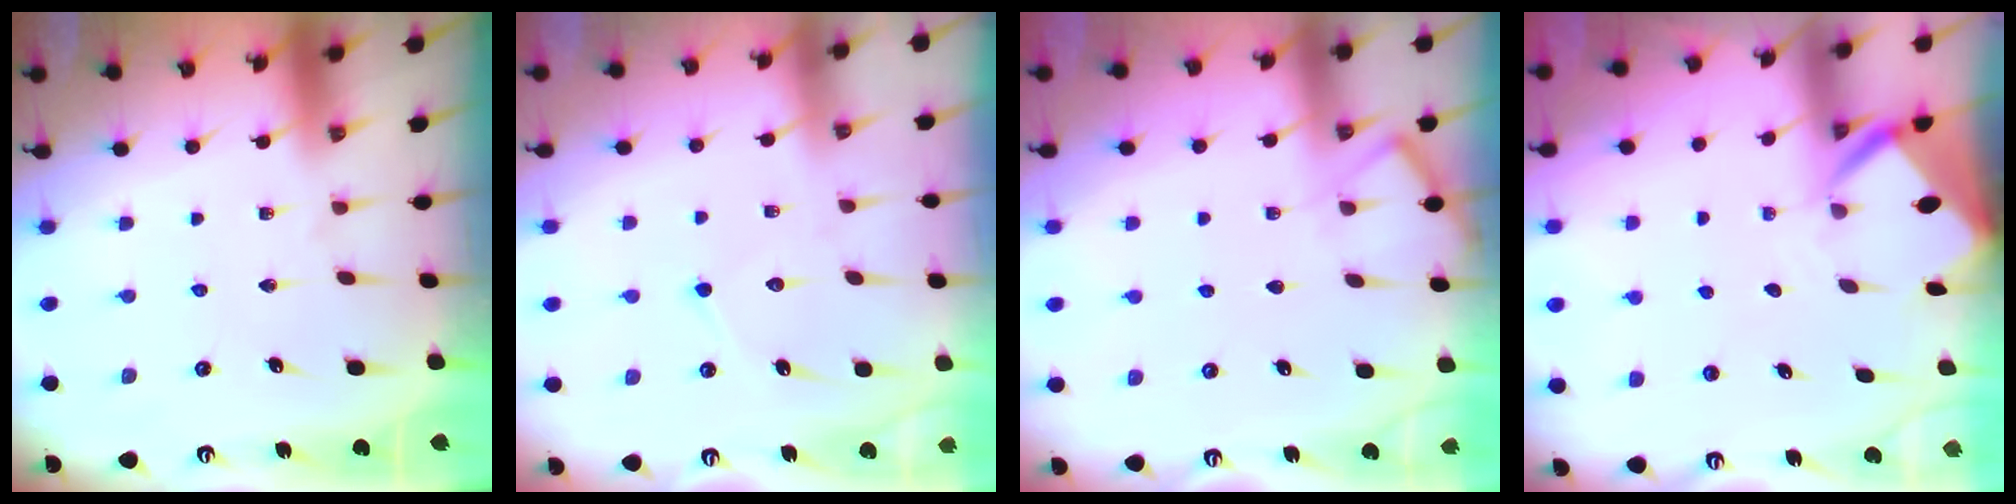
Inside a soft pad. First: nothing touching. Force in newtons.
{"total": 5.4, "press": 5.4, "slide": 0.5}
{"total": 5.5, "press": 5.5, "slide": 0.6}
{"total": 3.8, "press": 3.8, "slide": 0.2}